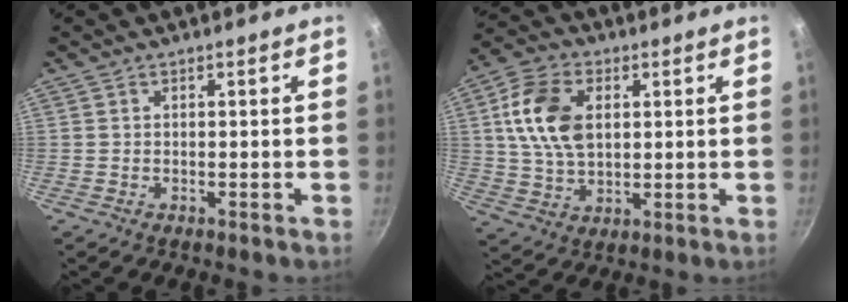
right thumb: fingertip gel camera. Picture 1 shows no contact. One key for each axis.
{"total": 12.9, "fx": 2.7, "fy": 8.4, "fz": 9.4, "tx": -0.163, "ty": 0.003, "tz": 0.047}